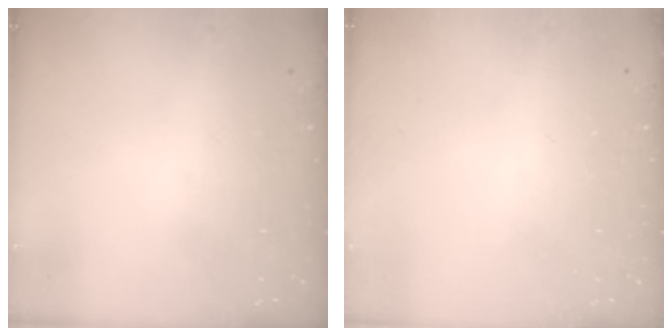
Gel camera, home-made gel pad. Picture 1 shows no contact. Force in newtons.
{"total": 0.0}